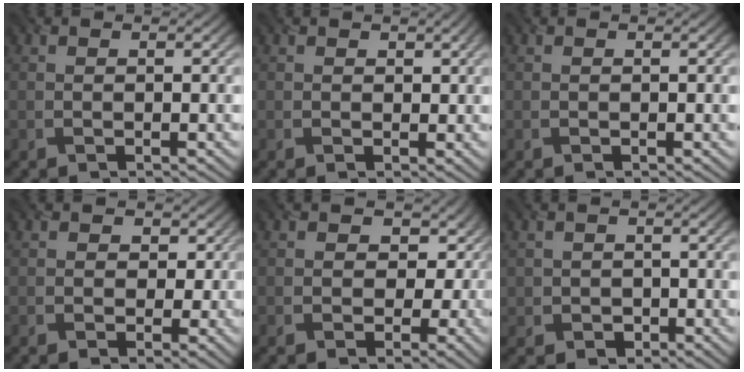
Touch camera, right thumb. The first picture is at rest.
{"total": 0.7, "force": [0.4, 0.4, -0.3], "torque": [0.004, -0.003, 0.010]}
{"total": 0.0}
{"total": 2.1, "force": [-0.2, 2.0, -0.6], "torque": [0.007, 0.001, -0.006]}
{"total": 5.7, "force": [-0.5, 5.4, 2.0], "torque": [-0.018, 0.007, -0.020]}
{"total": 2.3, "force": [-0.6, 2.1, -0.6], "torque": [0.011, -0.009, -0.008]}